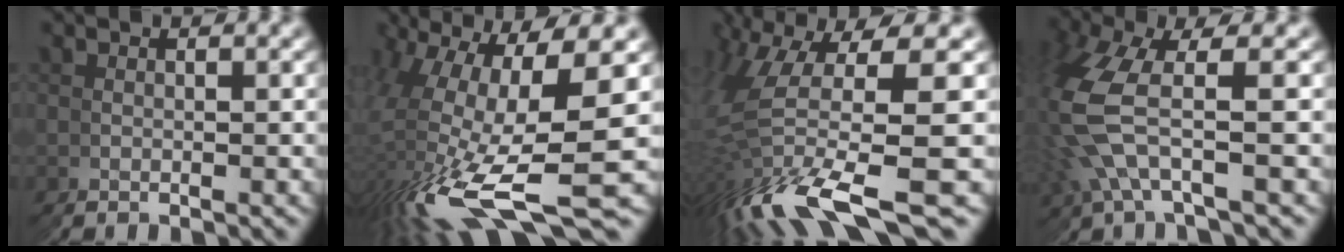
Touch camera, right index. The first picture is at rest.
{"total": 8.2, "force": [-0.7, 3.7, 7.3], "torque": [-0.186, -0.012, 0.003]}
{"total": 6.8, "force": [0.6, 2.8, 6.2], "torque": [-0.149, 0.005, 0.015]}
{"total": 5.8, "force": [1.9, 3.7, 4.0], "torque": [-0.132, 0.005, 0.034]}